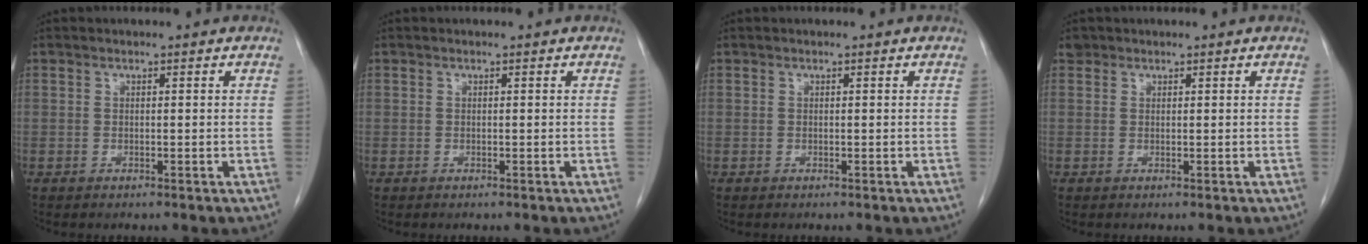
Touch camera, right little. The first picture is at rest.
{"total": 0.0}
{"total": 0.0}
{"total": 0.9, "force": [0.6, 0.7, 0.0], "torque": [0.005, 0.007, 0.009]}